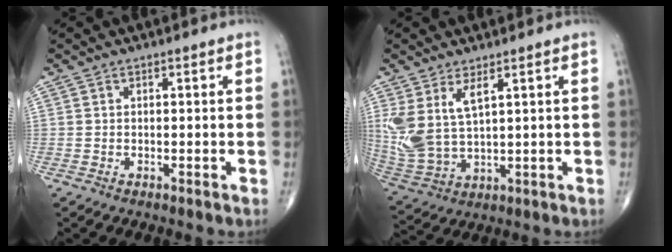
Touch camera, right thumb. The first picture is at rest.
{"total": 9.7, "force": [3.9, 4.2, 7.8], "torque": [-0.174, -0.018, 0.095]}